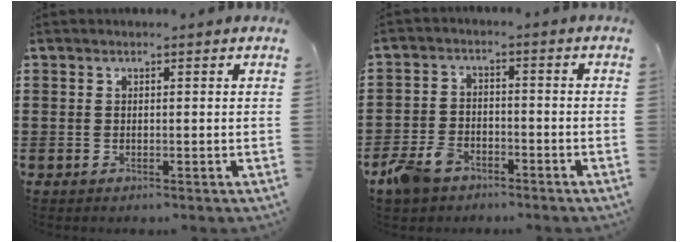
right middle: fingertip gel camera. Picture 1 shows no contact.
{"total": 5.1, "force": [-3.9, 2.7, 2.0], "torque": [-0.068, 0.003, -0.084]}